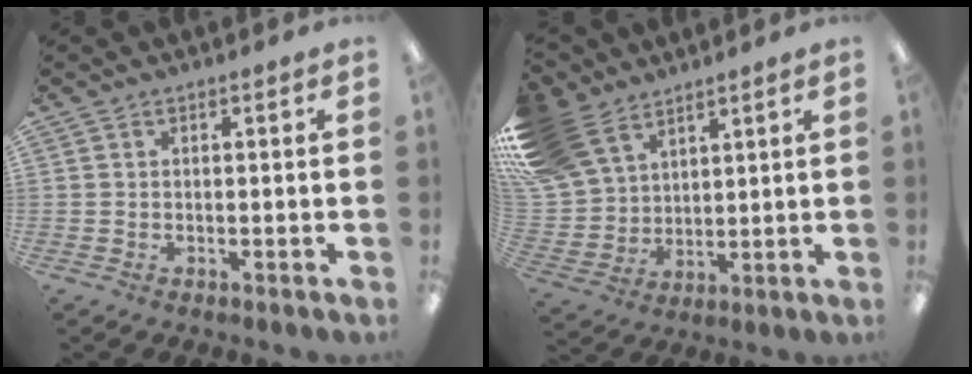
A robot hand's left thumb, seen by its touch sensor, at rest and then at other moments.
{"total": 15.3, "force": [9.9, 10.0, 6.1], "torque": [-0.152, -0.039, 0.197]}